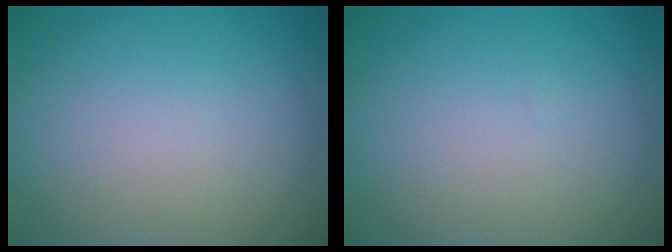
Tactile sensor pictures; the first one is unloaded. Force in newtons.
{"total": 0.0}